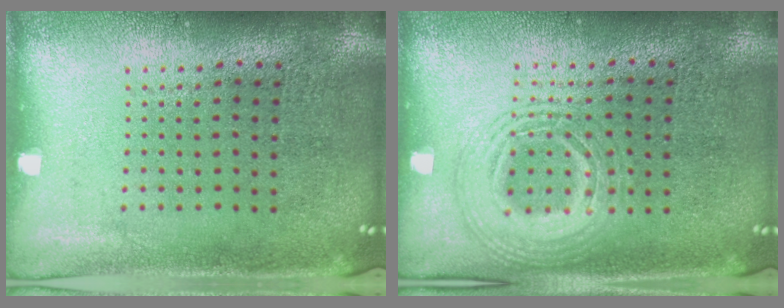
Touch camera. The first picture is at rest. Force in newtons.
{"total": 2.1, "press": 2.0, "slide": 0.3}